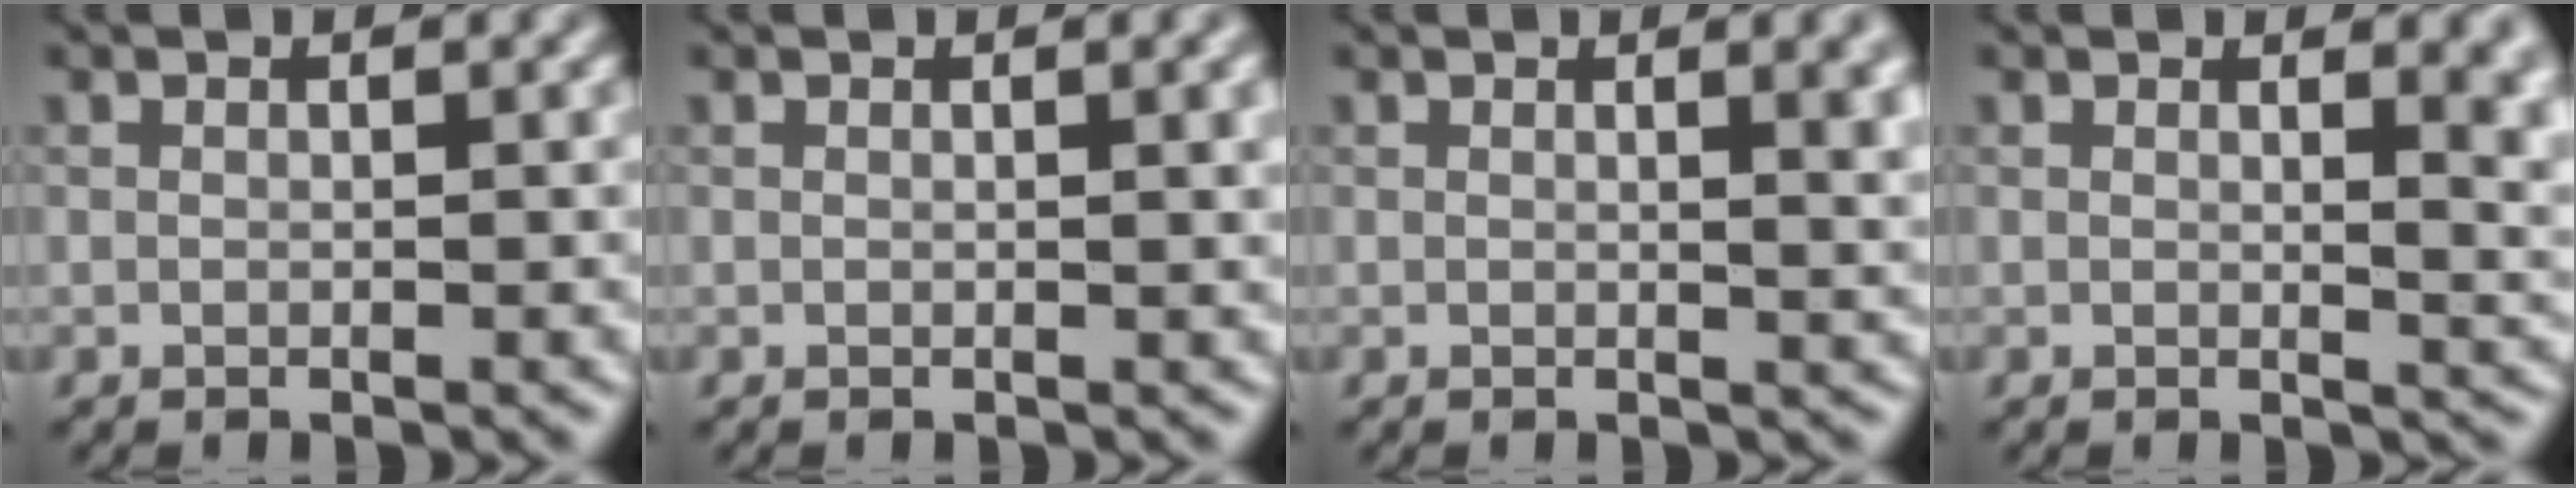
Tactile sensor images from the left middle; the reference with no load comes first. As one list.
[{"total": 1.8, "force": [0.6, 0.6, 1.6], "torque": [-0.016, 0.005, 0.006]}, {"total": 3.6, "force": [1.2, 1.3, 3.1], "torque": [-0.024, 0.003, 0.014]}, {"total": 5.0, "force": [1.9, 2.1, 4.1], "torque": [-0.022, -0.002, 0.026]}]